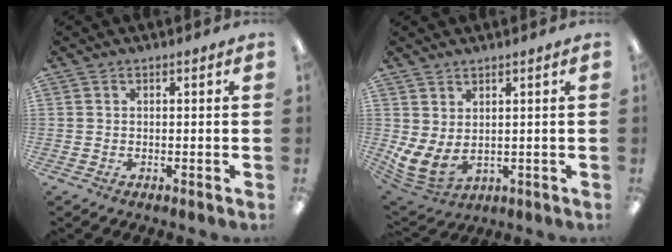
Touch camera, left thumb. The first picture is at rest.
{"total": 6.9, "force": [1.3, 4.1, 5.4], "torque": [-0.117, -0.023, 0.029]}